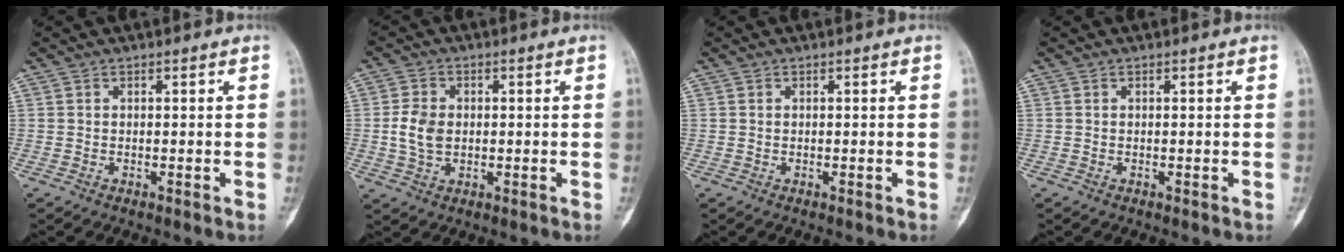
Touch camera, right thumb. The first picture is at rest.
{"total": 5.4, "force": [0.0, 3.9, 3.7], "torque": [-0.069, 0.004, 0.000]}
{"total": 0.0}
{"total": 0.0}